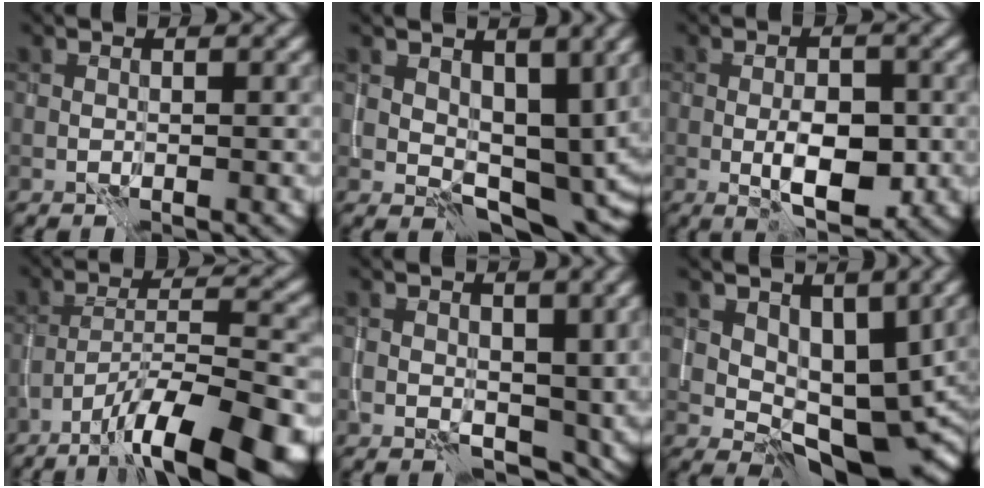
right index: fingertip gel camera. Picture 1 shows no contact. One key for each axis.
{"total": 6.9, "fx": 1.4, "fy": 4.3, "fz": 5.2, "tx": -0.073, "ty": -0.017, "tz": 0.029}
{"total": 4.8, "fx": -1.0, "fy": 2.2, "fz": 4.1, "tx": -0.063, "ty": -0.002, "tz": -0.016}
{"total": 11.8, "fx": -8.1, "fy": 2.6, "fz": 8.3, "tx": -0.134, "ty": 0.009, "tz": -0.126}
{"total": 4.9, "fx": 0.5, "fy": 3.3, "fz": 3.6, "tx": -0.063, "ty": -0.013, "tz": 0.011}
{"total": 7.5, "fx": 1.2, "fy": 4.6, "fz": 5.8, "tx": -0.083, "ty": -0.018, "tz": 0.027}